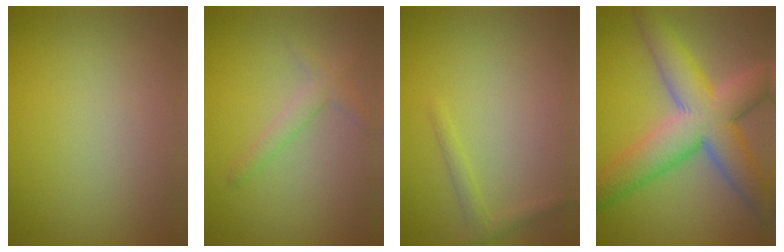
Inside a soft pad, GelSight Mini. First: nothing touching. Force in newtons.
{"total": 1.7, "press": 1.7, "slide": 0.2}
{"total": 1.3, "press": 1.3, "slide": 0.1}
{"total": 9.7, "press": 9.7, "slide": 0.2}